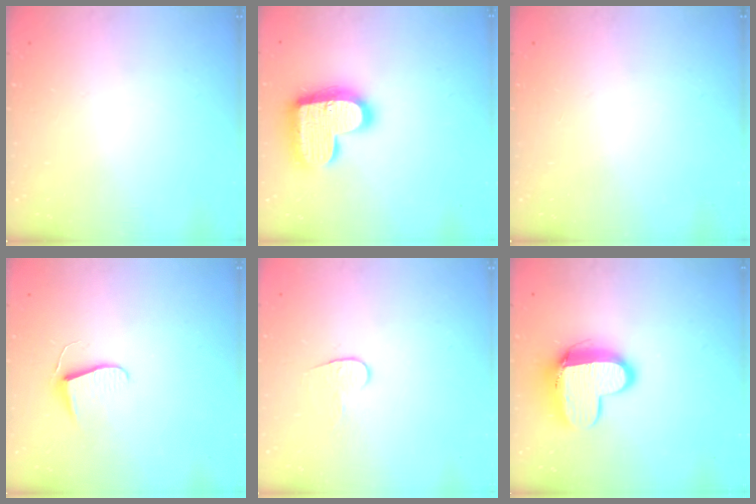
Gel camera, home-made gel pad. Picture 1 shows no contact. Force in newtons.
{"total": 18.9, "press": 18.9, "slide": 1.1}
{"total": 0.0}
{"total": 6.2, "press": 6.1, "slide": 0.6}
{"total": 6.0, "press": 6.0, "slide": 0.4}
{"total": 12.1, "press": 12.0, "slide": 1.2}